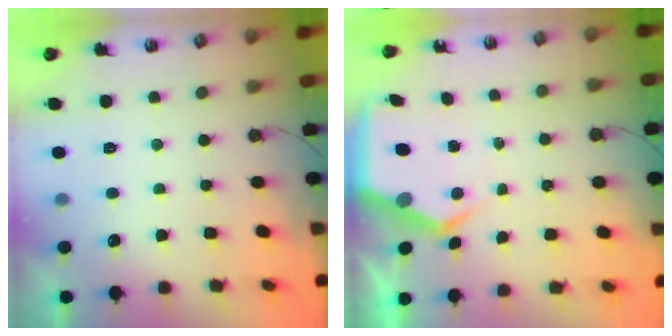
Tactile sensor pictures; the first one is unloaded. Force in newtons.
{"total": 7.1, "press": 7.1, "slide": 0.9}